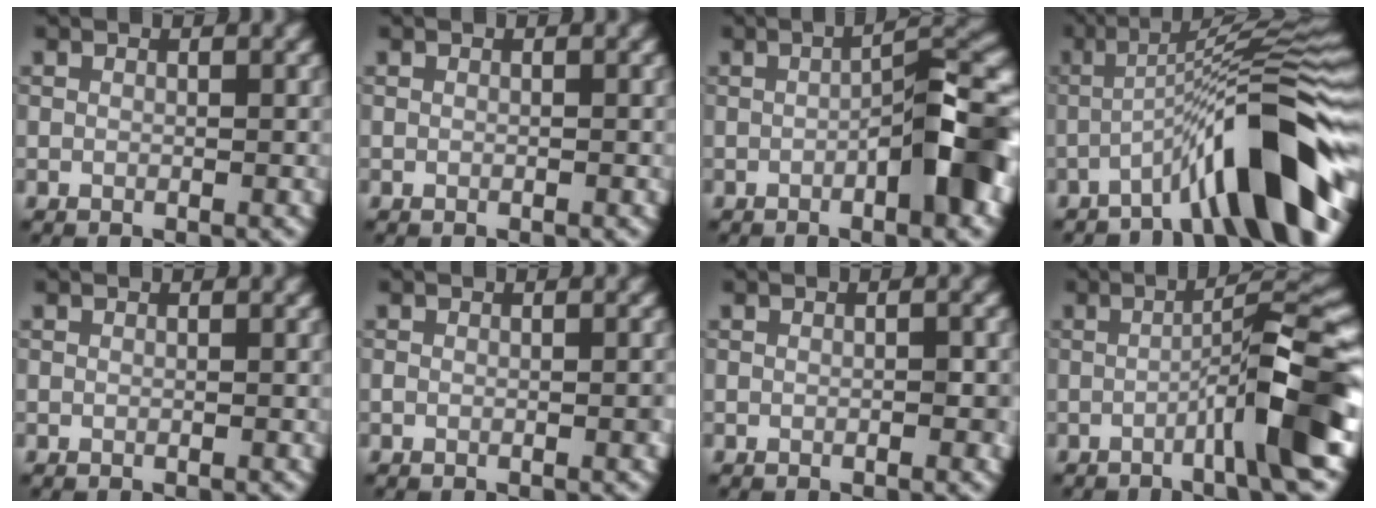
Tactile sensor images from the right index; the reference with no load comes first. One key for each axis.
{"total": 0.0}
{"total": 8.1, "fx": -1.9, "fy": 1.8, "fz": 7.6, "tx": -0.103, "ty": 0.017, "tz": -0.035}
{"total": 10.2, "fx": -5.1, "fy": 1.3, "fz": 8.7, "tx": -0.115, "ty": 0.028, "tz": -0.092}
{"total": 0.0}
{"total": 0.8, "fx": -0.3, "fy": 0.2, "fz": 0.8, "tx": -0.013, "ty": 0.002, "tz": -0.005}
{"total": 1.1, "fx": -0.3, "fy": 0.2, "fz": 1.0, "tx": -0.016, "ty": 0.003, "tz": -0.003}
{"total": 7.4, "fx": -2.4, "fy": 0.5, "fz": 7.0, "tx": -0.097, "ty": 0.022, "tz": -0.054}